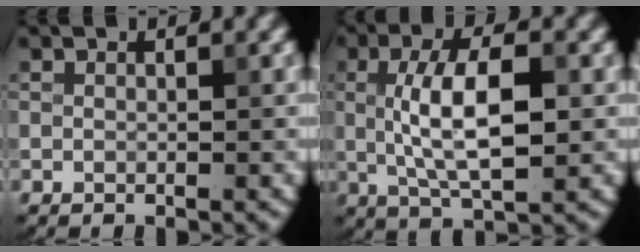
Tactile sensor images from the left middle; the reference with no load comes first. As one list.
[{"total": 6.9, "force": [0.3, 2.5, 6.4], "torque": [-0.122, 0.006, 0.004]}]